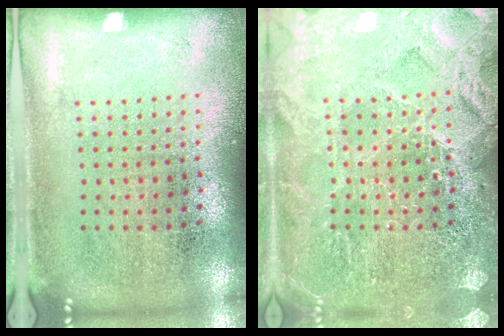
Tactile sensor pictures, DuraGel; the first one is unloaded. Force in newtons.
{"total": 6.1, "press": 6.0, "slide": 0.9}